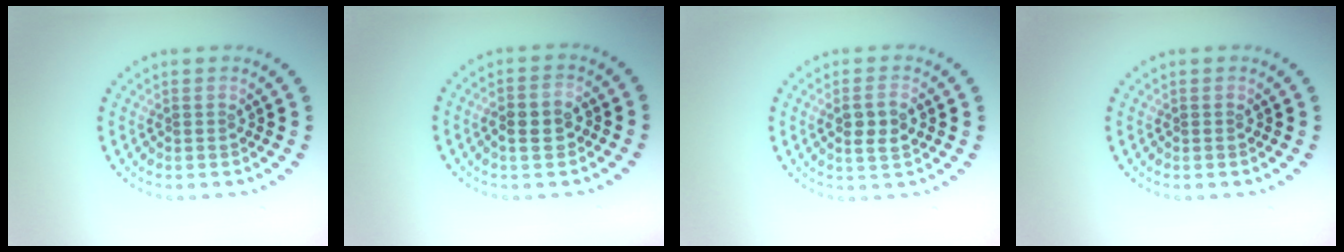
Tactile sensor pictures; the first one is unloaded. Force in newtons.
{"total": 2.6, "press": 2.5, "slide": 0.5}
{"total": 2.5, "press": 2.4, "slide": 0.6}
{"total": 0.0}